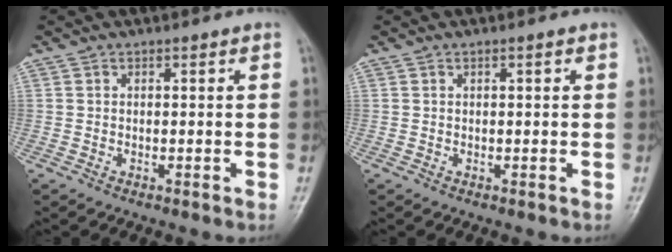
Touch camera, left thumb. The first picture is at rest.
{"total": 0.6, "force": [0.2, 0.1, 0.6], "torque": [-0.011, 0.001, 0.003]}